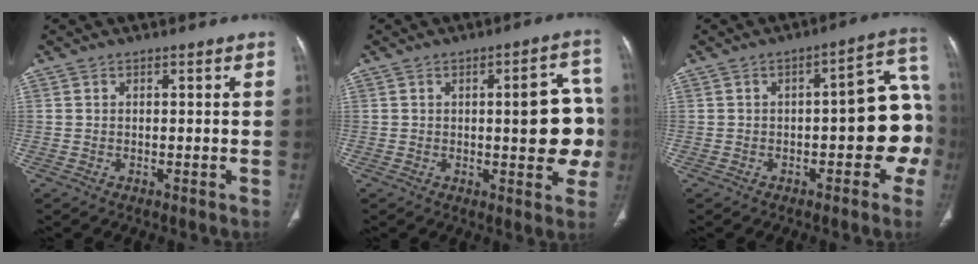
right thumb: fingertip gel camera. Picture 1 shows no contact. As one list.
[{"total": 12.0, "force": [-0.4, 4.3, 11.2], "torque": [-0.108, 0.017, -0.003]}, {"total": 12.2, "force": [-2.6, 5.4, 10.6], "torque": [-0.097, 0.047, -0.036]}]